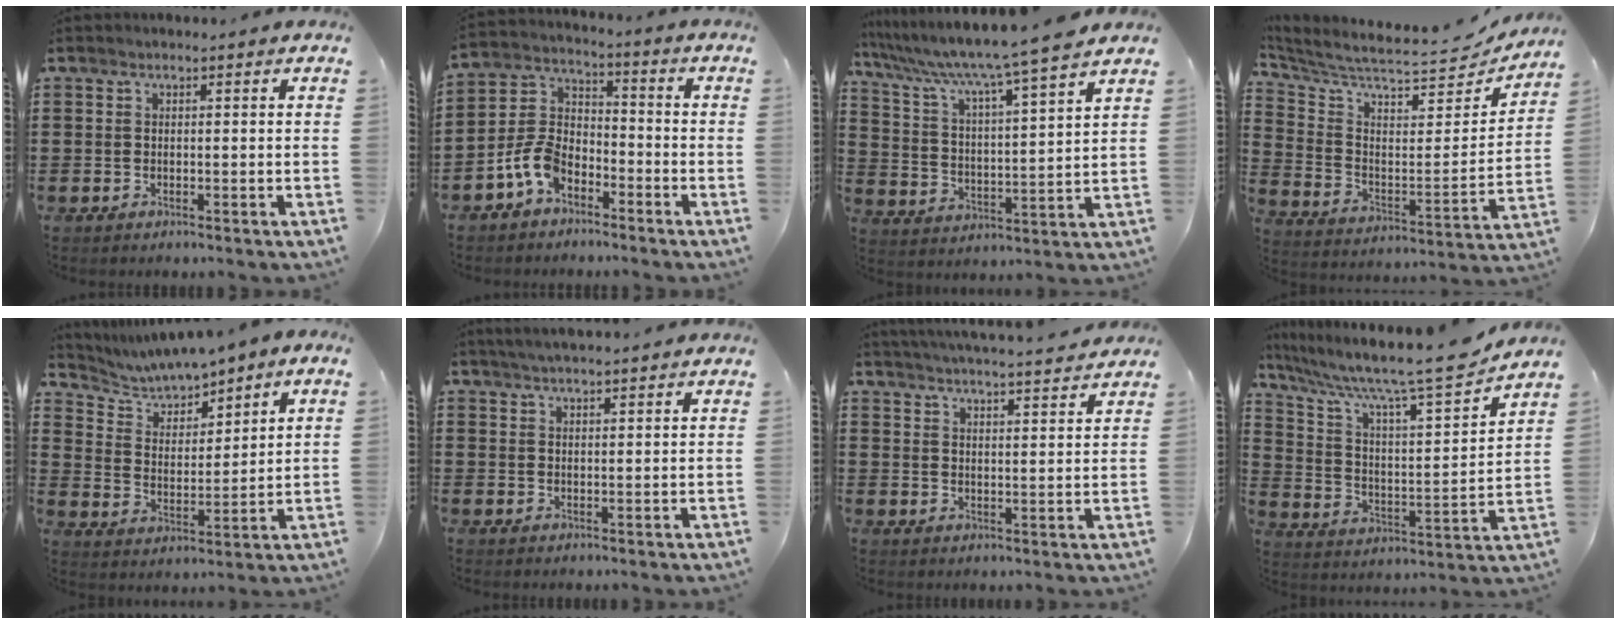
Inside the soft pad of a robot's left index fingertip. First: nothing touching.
{"total": 7.5, "force": [-4.8, 4.1, 4.1], "torque": [-0.115, 0.005, -0.101]}
{"total": 6.8, "force": [5.8, -1.1, 3.3], "torque": [-0.094, -0.054, 0.087]}
{"total": 5.8, "force": [5.2, 1.0, 2.2], "torque": [-0.076, -0.058, 0.085]}
{"total": 4.5, "force": [4.3, 1.2, 0.5], "torque": [-0.039, -0.026, 0.072]}
{"total": 2.6, "force": [2.5, -0.2, 0.7], "torque": [-0.019, -0.002, 0.047]}
{"total": 4.0, "force": [3.9, -0.5, 0.6], "torque": [-0.028, -0.027, 0.065]}
{"total": 11.2, "force": [9.4, 0.7, 6.1], "torque": [-0.149, -0.063, 0.150]}